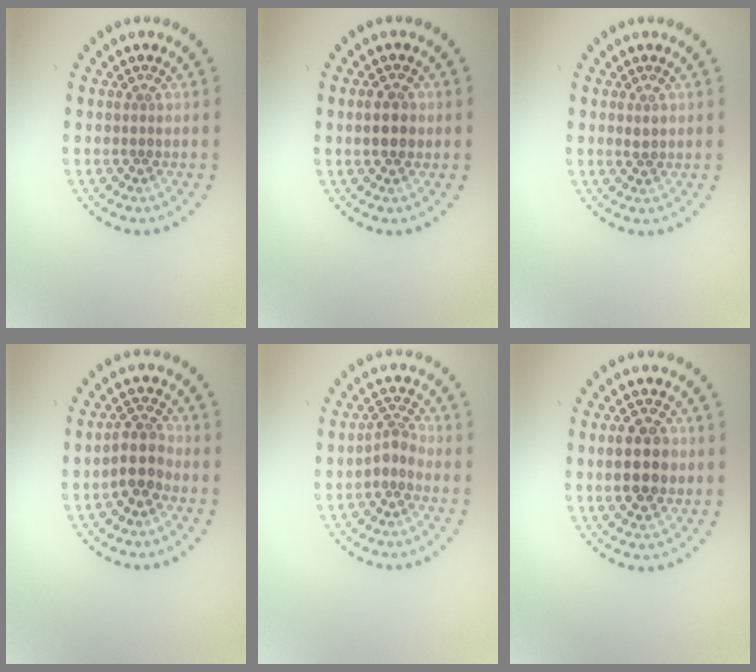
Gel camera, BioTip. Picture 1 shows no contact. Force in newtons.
{"total": 2.0, "press": 2.0, "slide": 0.1}
{"total": 0.9, "press": 0.9, "slide": 0.3}
{"total": 2.9, "press": 2.5, "slide": 1.4}
{"total": 2.1, "press": 1.6, "slide": 1.3}
{"total": 4.3, "press": 4.3, "slide": 0.3}